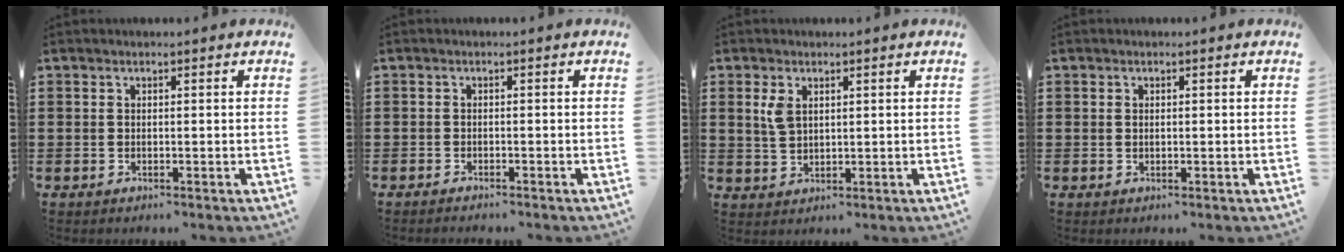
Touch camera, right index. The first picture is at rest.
{"total": 0.8, "force": [-0.8, 0.0, 0.0], "torque": [-0.002, 0.001, -0.017]}
{"total": 3.0, "force": [1.4, 1.7, 2.1], "torque": [-0.047, 0.006, 0.024]}
{"total": 0.6, "force": [0.1, 0.4, 0.5], "torque": [-0.012, 0.001, 0.002]}